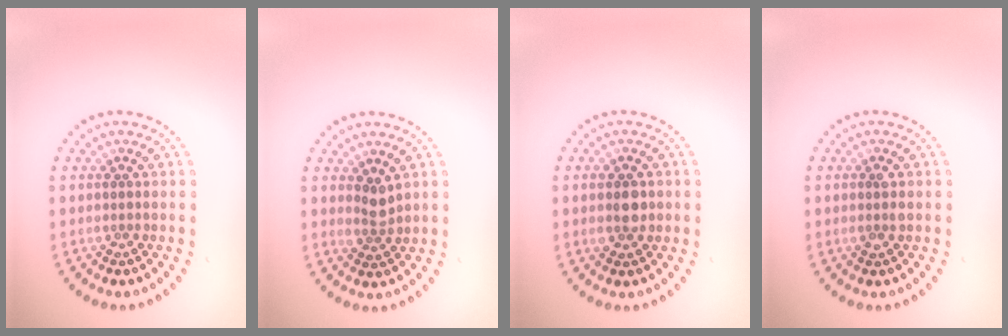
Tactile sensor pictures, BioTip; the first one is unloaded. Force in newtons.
{"total": 1.7, "press": 1.3, "slide": 1.1}
{"total": 2.5, "press": 2.5, "slide": 0.2}
{"total": 1.0, "press": 1.0, "slide": 0.2}